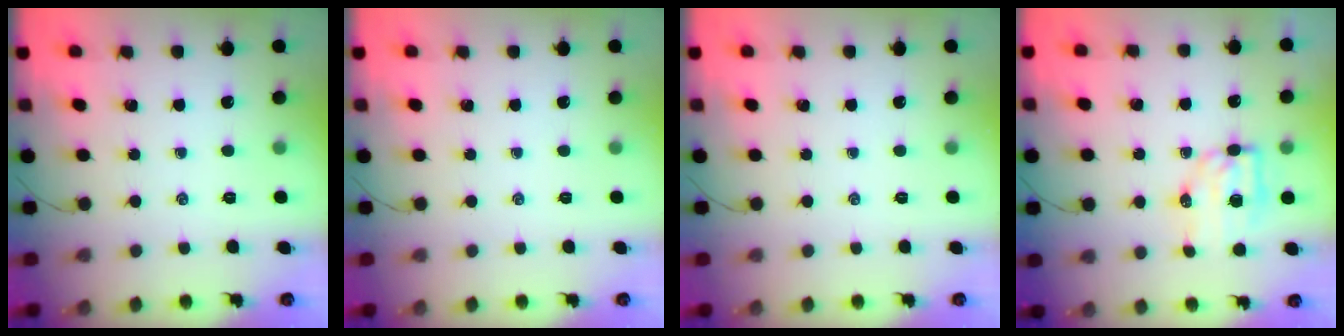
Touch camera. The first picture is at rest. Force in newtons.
{"total": 0.0}
{"total": 0.0}
{"total": 7.9, "press": 7.8, "slide": 1.4}